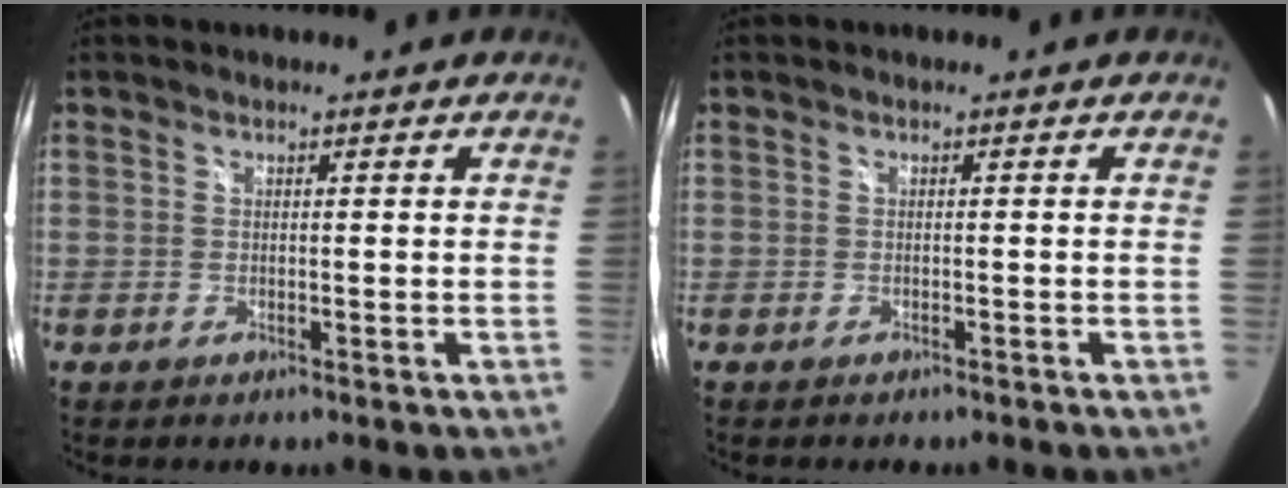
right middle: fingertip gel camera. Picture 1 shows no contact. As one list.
[{"total": 0.9, "force": [-0.8, 0.3, 0.2], "torque": [-0.006, -0.003, -0.011]}]